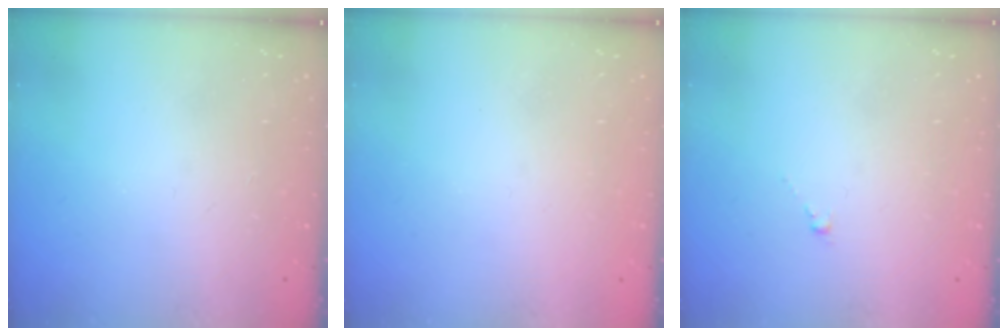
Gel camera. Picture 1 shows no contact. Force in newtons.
{"total": 0.8, "press": 0.7, "slide": 0.3}
{"total": 0.6, "press": 0.4, "slide": 0.4}